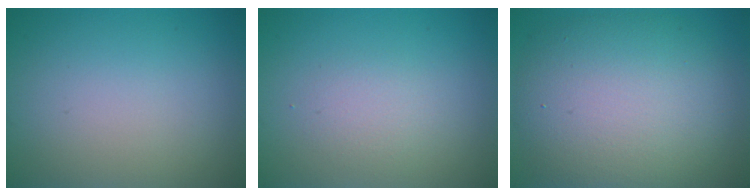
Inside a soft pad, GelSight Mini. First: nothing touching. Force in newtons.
{"total": 1.6, "press": 1.6, "slide": 0.0}
{"total": 10.3, "press": 10.3, "slide": 0.4}